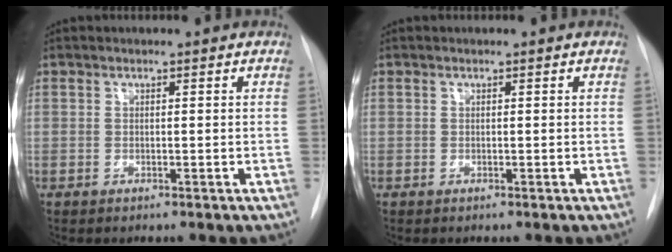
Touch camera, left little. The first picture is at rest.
{"total": 0.0}